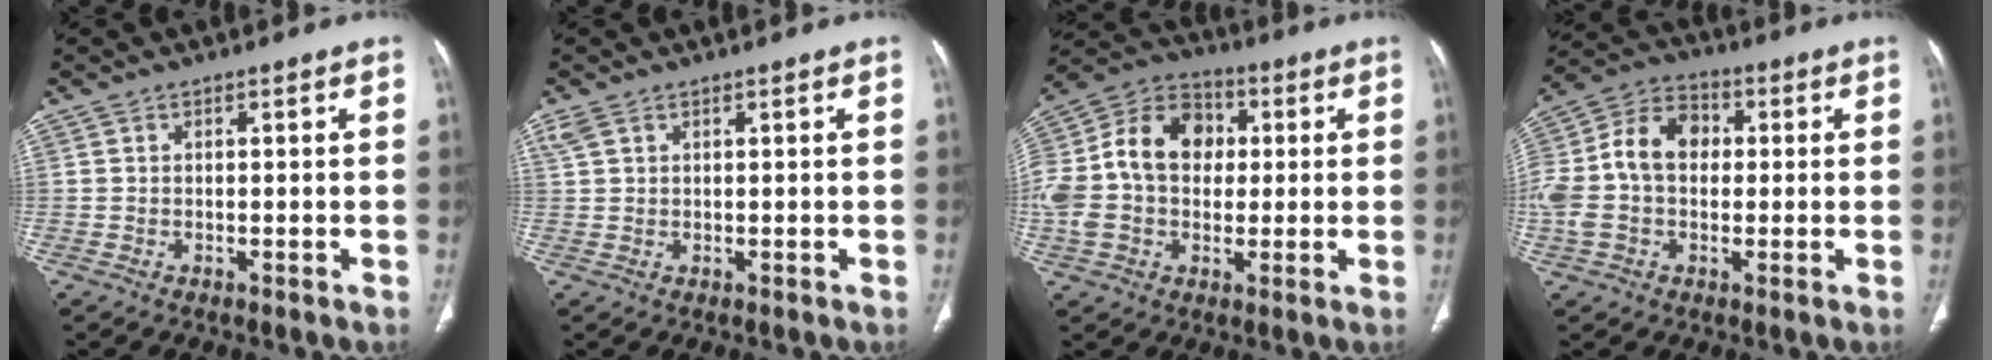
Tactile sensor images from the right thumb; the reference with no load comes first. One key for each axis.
{"total": 1.7, "fx": 1.1, "fy": 0.9, "fz": 1.0, "tx": -0.030, "ty": 0.011, "tz": 0.030}
{"total": 18.6, "fx": 1.2, "fy": 13.9, "fz": 12.3, "tx": -0.242, "ty": 0.040, "tz": 0.016}
{"total": 14.6, "fx": 0.4, "fy": 10.4, "fz": 10.2, "tx": -0.201, "ty": 0.042, "tz": 0.001}